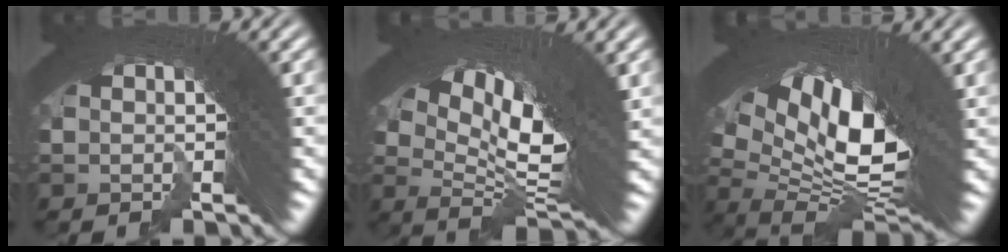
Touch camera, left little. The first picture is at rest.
{"total": 11.5, "force": [2.5, 5.7, 9.6], "torque": [-0.158, -0.006, 0.038]}
{"total": 13.7, "force": [0.9, 7.8, 11.3], "torque": [-0.205, -0.040, 0.030]}